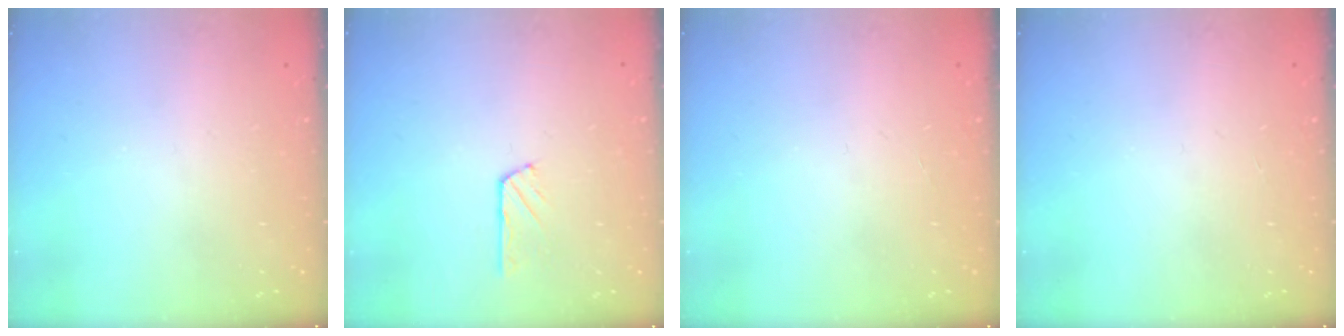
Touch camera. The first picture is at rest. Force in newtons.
{"total": 3.8, "press": 3.8, "slide": 0.5}
{"total": 0.0}
{"total": 0.0}